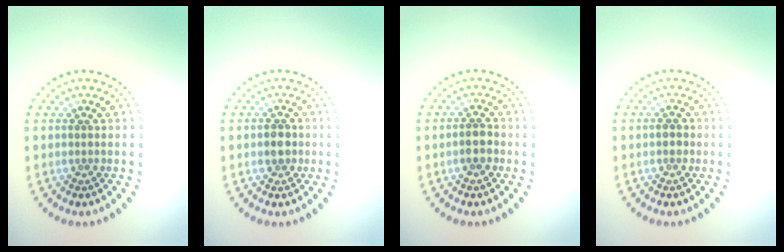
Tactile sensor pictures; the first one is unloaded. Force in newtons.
{"total": 1.7, "press": 1.7, "slide": 0.3}
{"total": 1.8, "press": 1.7, "slide": 0.6}
{"total": 1.1, "press": 1.1, "slide": 0.2}